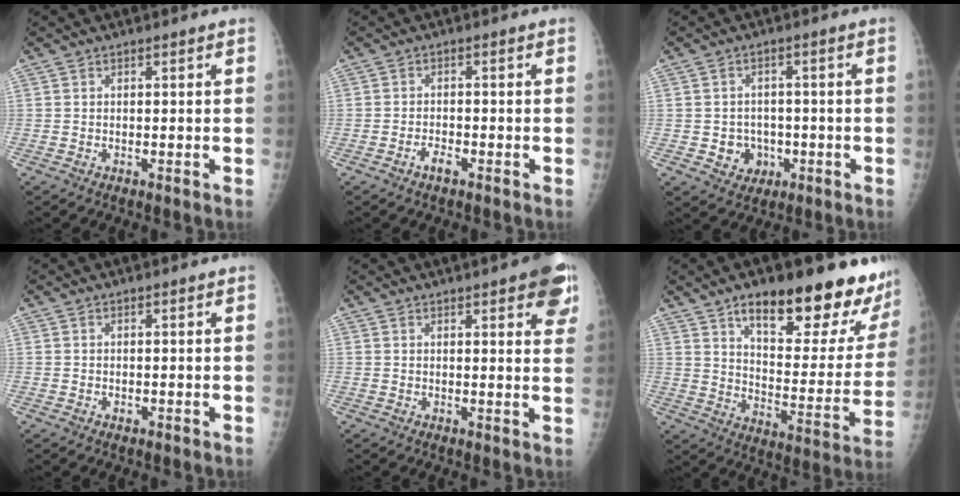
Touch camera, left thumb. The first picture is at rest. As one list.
[{"total": 2.2, "force": [-1.5, 0.9, 1.4], "torque": [-0.026, 0.008, -0.029]}, {"total": 5.3, "force": [-1.4, 4.8, 1.8], "torque": [0.001, 0.010, -0.013]}, {"total": 0.6, "force": [-0.2, 0.4, 0.3], "torque": [-0.003, 0.000, -0.003]}, {"total": 9.8, "force": [5.3, 2.8, 7.7], "torque": [-0.062, -0.013, 0.058]}, {"total": 25.1, "force": [17.4, 7.6, 16.4], "torque": [-0.183, -0.082, 0.248]}]